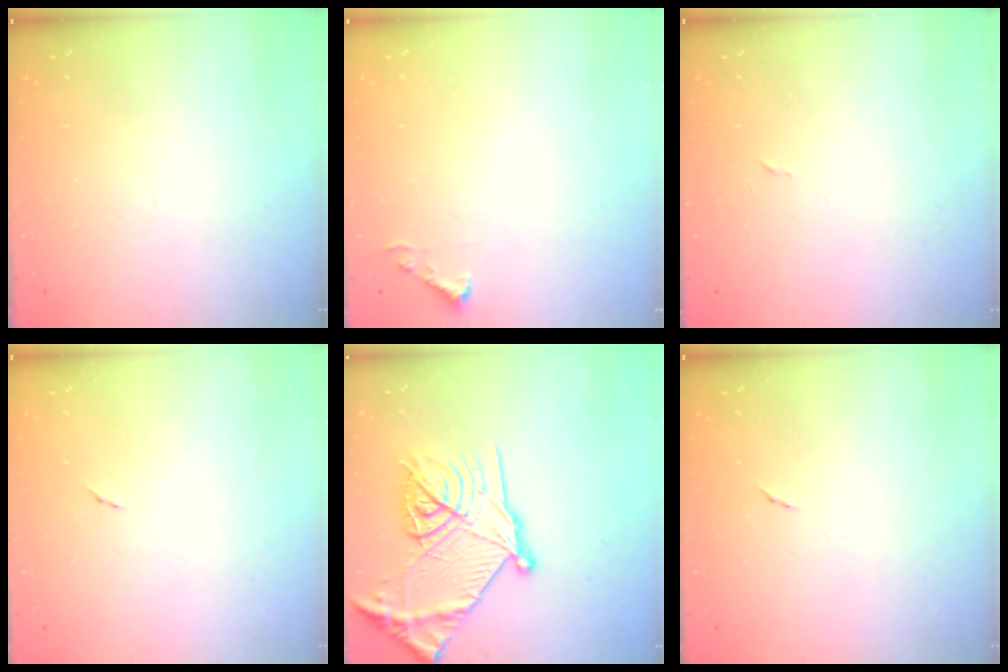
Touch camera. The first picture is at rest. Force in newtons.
{"total": 3.7, "press": 3.7, "slide": 0.5}
{"total": 2.4, "press": 2.4, "slide": 0.4}
{"total": 3.9, "press": 3.5, "slide": 1.6}
{"total": 23.6, "press": 23.5, "slide": 2.1}
{"total": 3.9, "press": 3.5, "slide": 1.6}